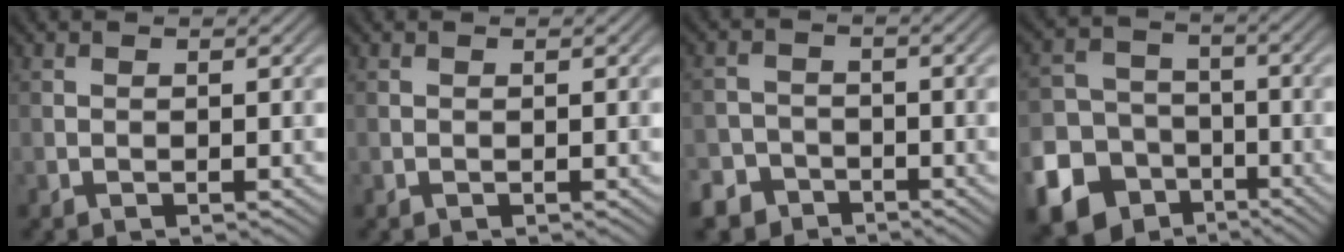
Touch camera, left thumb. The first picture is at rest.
{"total": 0.0}
{"total": 5.5, "force": [-4.0, 3.7, 0.8], "torque": [0.001, -0.008, -0.078]}
{"total": 17.1, "force": [-9.1, 13.9, 4.2], "torque": [-0.147, -0.073, -0.157]}